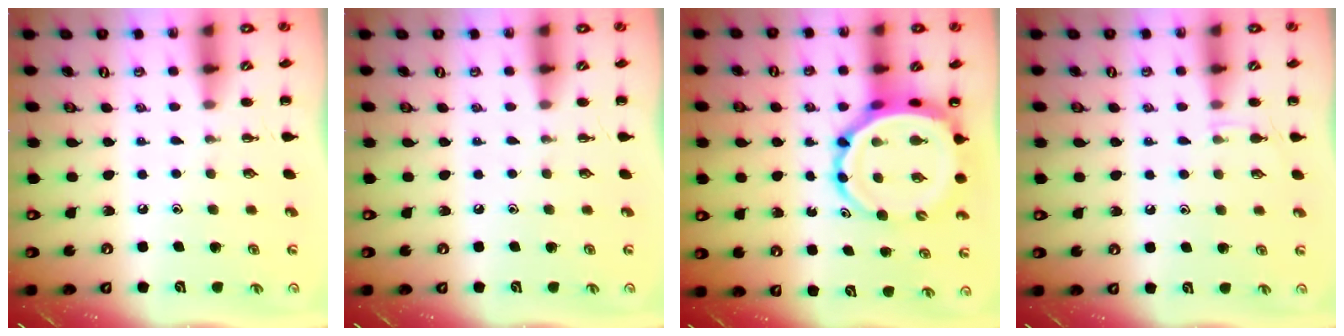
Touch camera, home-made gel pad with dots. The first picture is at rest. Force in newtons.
{"total": 0.0}
{"total": 10.2, "press": 9.8, "slide": 2.9}
{"total": 4.3, "press": 3.9, "slide": 1.7}